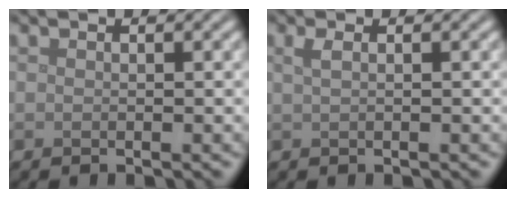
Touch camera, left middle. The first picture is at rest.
{"total": 1.2, "force": [0.5, 0.4, 1.0], "torque": [-0.018, 0.004, 0.008]}